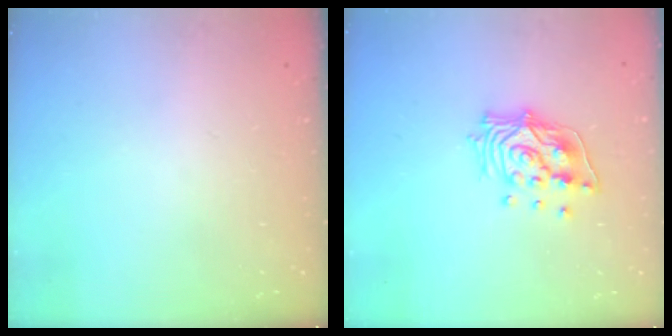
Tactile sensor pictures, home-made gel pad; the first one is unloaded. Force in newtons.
{"total": 12.9, "press": 12.8, "slide": 1.8}